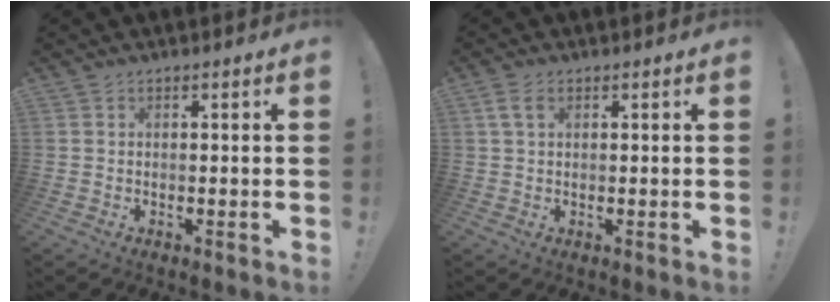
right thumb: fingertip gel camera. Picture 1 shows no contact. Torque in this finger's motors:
{"motor_torque": [0.70, 0.73, 0.04, 0.06, 0.16]}